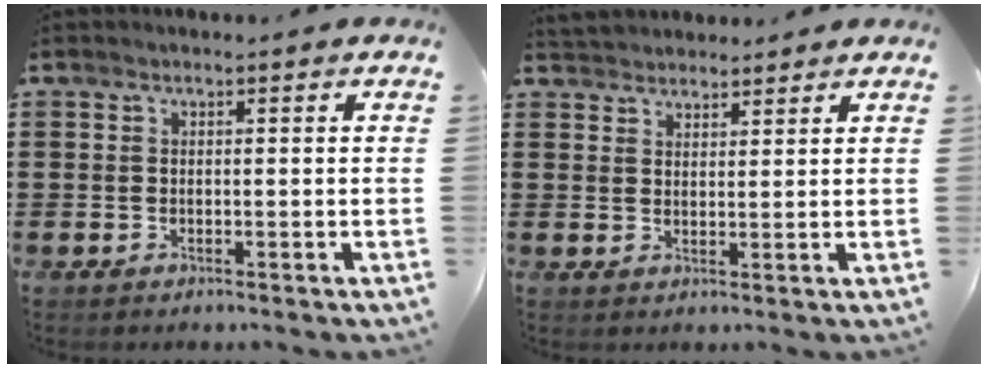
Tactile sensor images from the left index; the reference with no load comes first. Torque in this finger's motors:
{"motor_torque": [0.72, -0.74, 0.05, -0.01]}